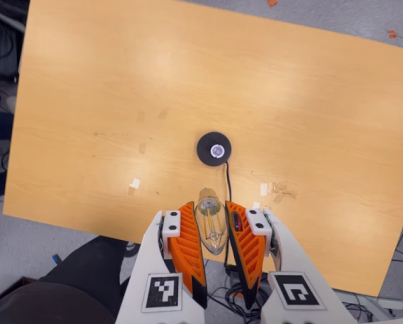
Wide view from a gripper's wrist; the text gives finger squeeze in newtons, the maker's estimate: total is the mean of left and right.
{"total": 13.9, "left": 15.9, "right": 11.9}